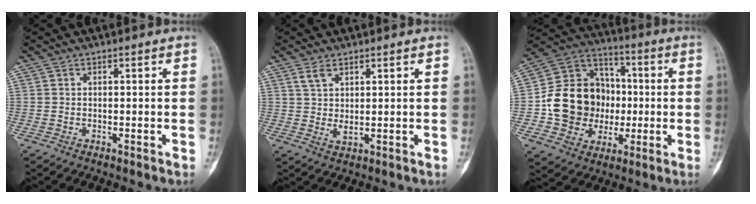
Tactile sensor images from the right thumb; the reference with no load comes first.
{"total": 3.5, "force": [1.8, 1.6, 2.6], "torque": [-0.053, -0.010, 0.042]}
{"total": 18.7, "force": [-1.3, 15.9, 9.6], "torque": [-0.127, 0.036, -0.014]}